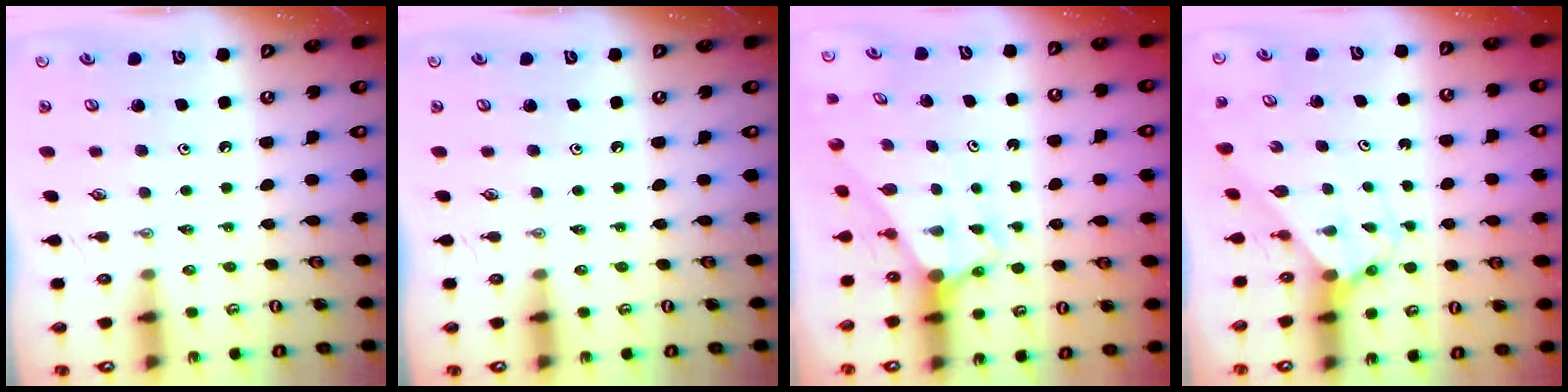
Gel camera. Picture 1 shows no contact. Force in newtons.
{"total": 0.0}
{"total": 2.7, "press": 2.7, "slide": 0.0}
{"total": 2.3, "press": 2.3, "slide": 0.2}